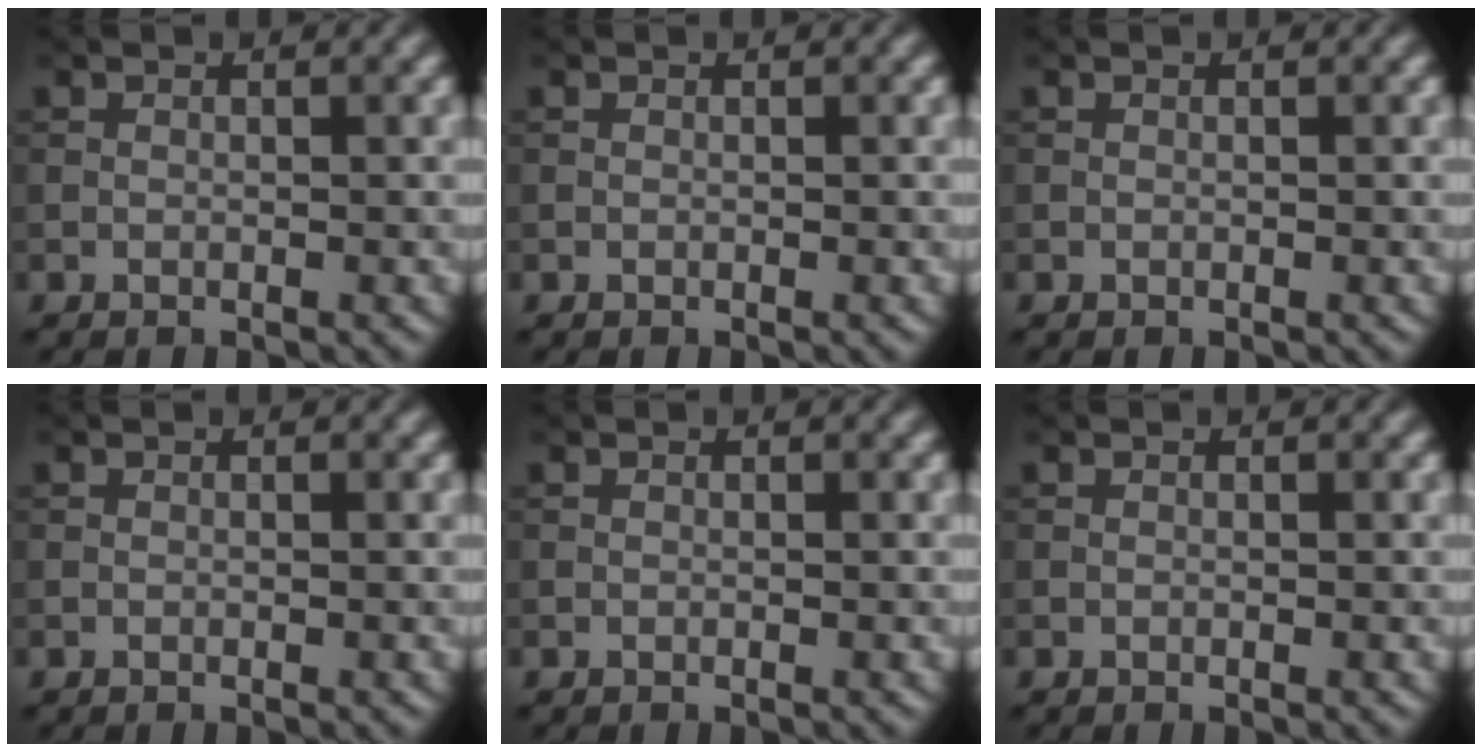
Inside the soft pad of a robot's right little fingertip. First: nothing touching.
{"total": 0.0}
{"total": 0.0}
{"total": 0.0}
{"total": 0.0}
{"total": 0.0}